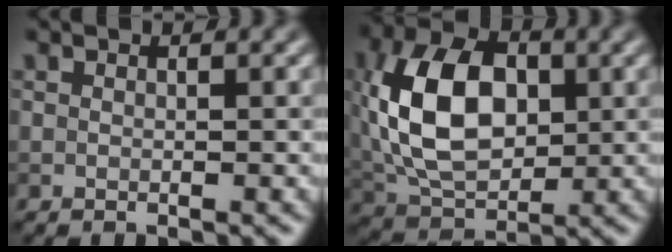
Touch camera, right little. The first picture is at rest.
{"total": 10.5, "force": [0.9, 6.6, 8.1], "torque": [-0.163, 0.011, 0.010]}